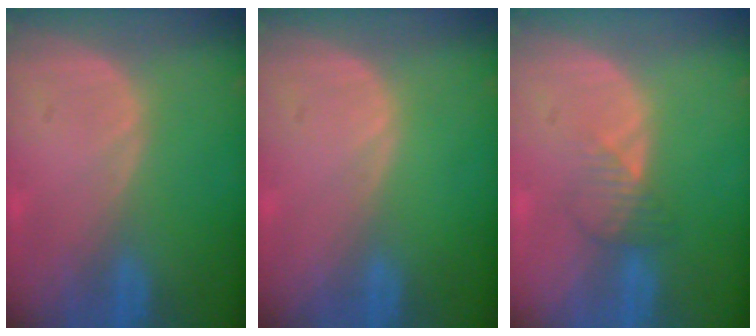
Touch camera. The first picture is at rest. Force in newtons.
{"total": 0.0}
{"total": 2.7, "press": 2.7, "slide": 0.3}